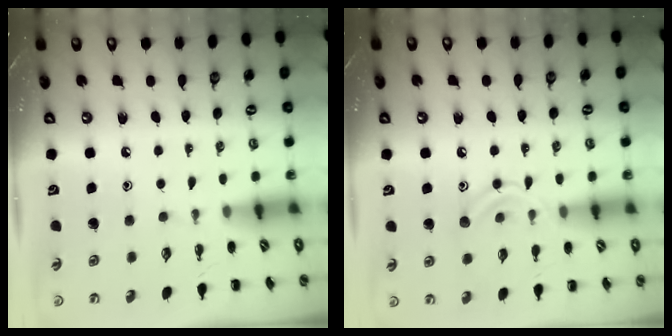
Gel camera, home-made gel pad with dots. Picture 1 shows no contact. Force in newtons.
{"total": 11.0, "press": 10.8, "slide": 1.5}